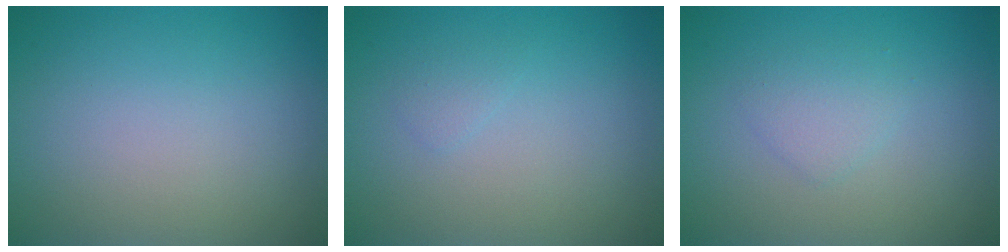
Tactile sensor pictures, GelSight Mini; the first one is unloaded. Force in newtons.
{"total": 0.7, "press": 0.7, "slide": 0.1}
{"total": 1.5, "press": 1.5, "slide": 0.0}